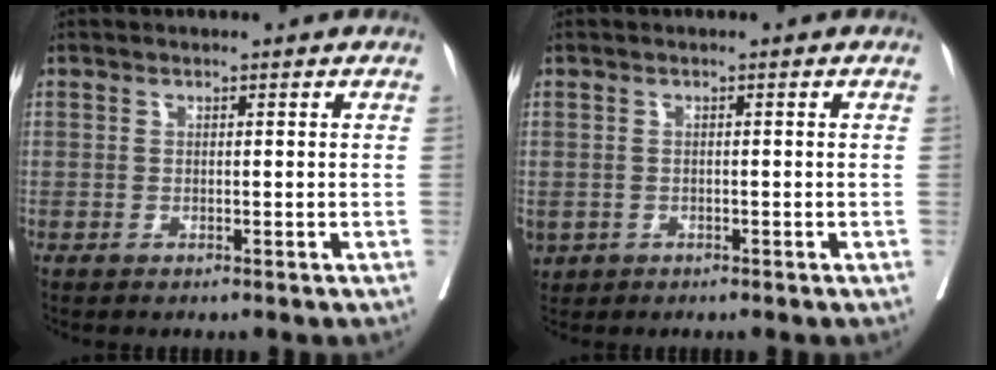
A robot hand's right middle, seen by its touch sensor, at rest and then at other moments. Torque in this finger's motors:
{"motor_torque": [0.71, 0.00, 1.05, 0.21]}